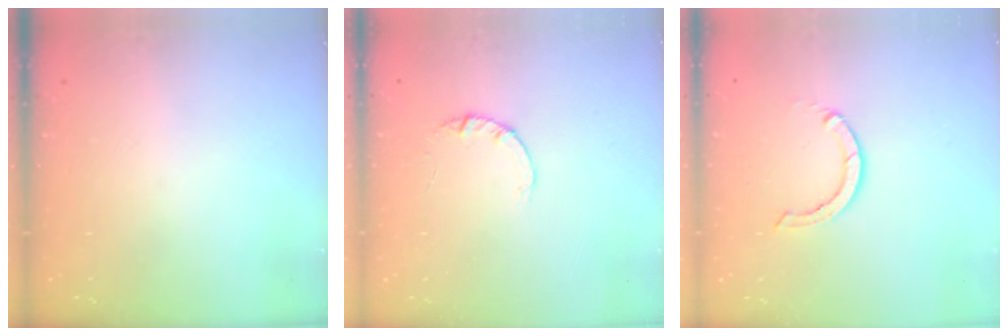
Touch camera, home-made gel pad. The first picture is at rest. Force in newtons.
{"total": 1.4, "press": 1.4, "slide": 0.2}
{"total": 2.9, "press": 2.9, "slide": 0.1}